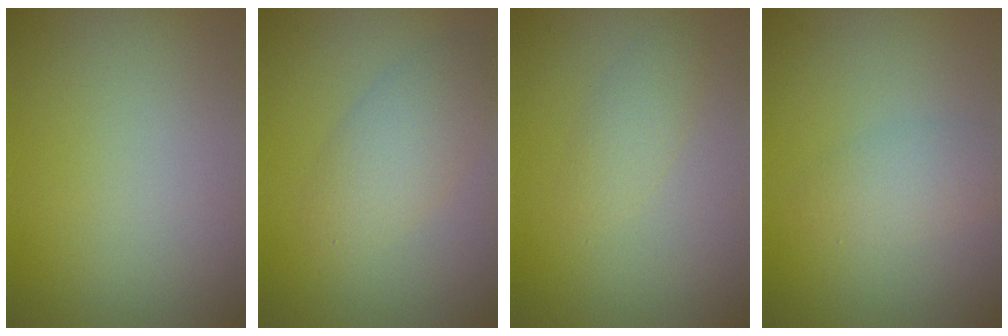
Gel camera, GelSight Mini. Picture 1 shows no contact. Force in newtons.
{"total": 3.3, "press": 3.3, "slide": 0.2}
{"total": 1.6, "press": 1.6, "slide": 0.1}
{"total": 2.2, "press": 2.2, "slide": 0.1}